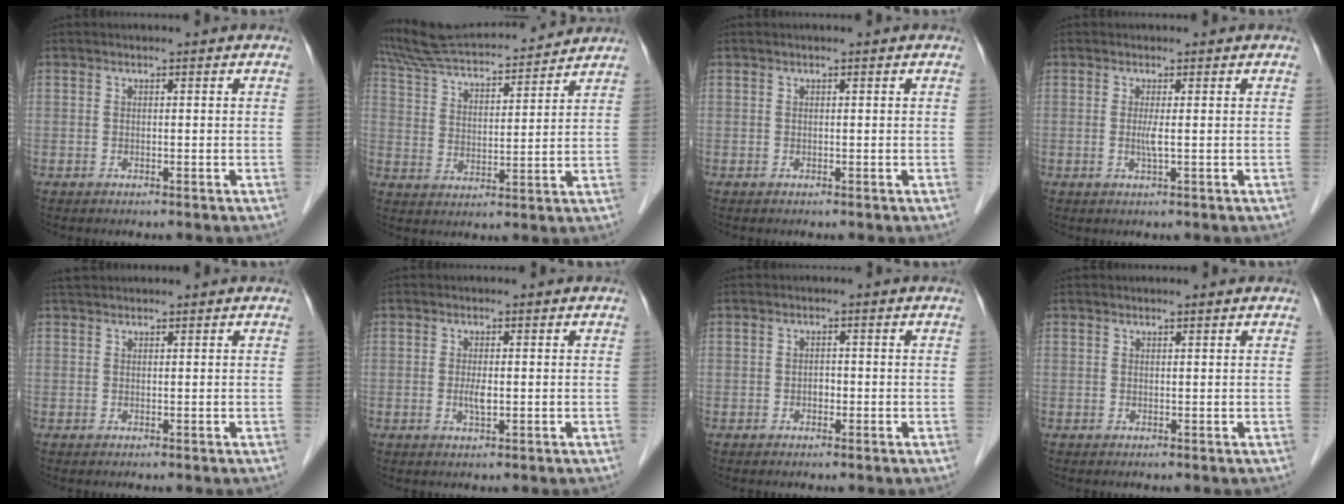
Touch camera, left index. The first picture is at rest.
{"total": 17.3, "force": [16.3, 1.8, 5.2], "torque": [-0.098, 0.028, 0.262]}
{"total": 0.0}
{"total": 1.4, "force": [-0.1, -0.2, 1.4], "torque": [-0.033, -0.001, -0.002]}
{"total": 1.9, "force": [1.7, 0.4, 0.6], "torque": [-0.011, 0.021, 0.032]}
{"total": 1.7, "force": [-0.2, 0.5, 1.6], "torque": [-0.035, -0.001, -0.004]}
{"total": 1.0, "force": [-0.5, 0.7, 0.6], "torque": [-0.007, 0.004, -0.010]}
{"total": 0.9, "force": [0.8, 0.1, 0.1], "torque": [-0.008, 0.011, 0.015]}